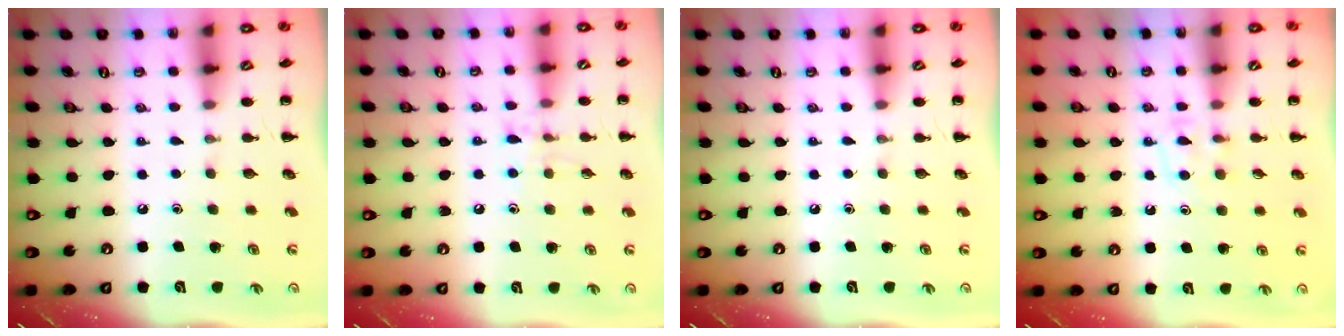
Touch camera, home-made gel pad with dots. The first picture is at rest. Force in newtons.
{"total": 7.2, "press": 6.9, "slide": 2.0}
{"total": 0.0}
{"total": 6.2, "press": 5.9, "slide": 1.8}